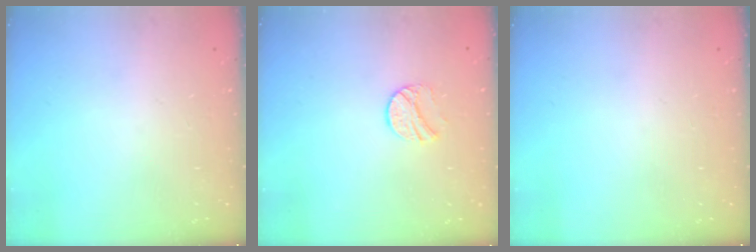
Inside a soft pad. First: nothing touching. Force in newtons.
{"total": 8.5, "press": 8.5, "slide": 0.4}
{"total": 0.0}